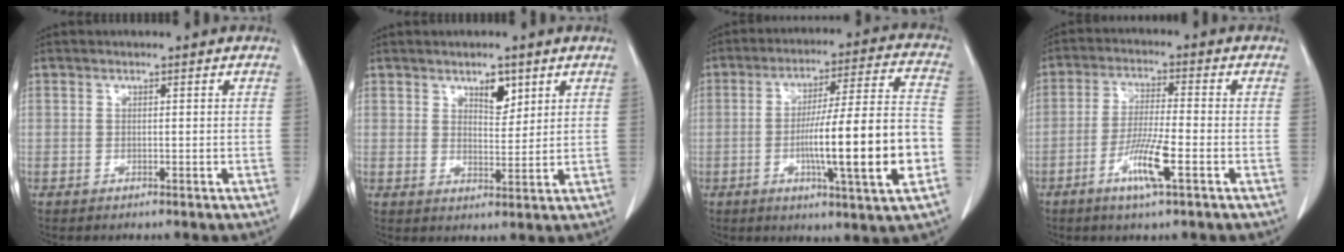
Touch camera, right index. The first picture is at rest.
{"total": 3.8, "force": [2.3, 1.7, 2.5], "torque": [-0.037, -0.005, 0.040]}
{"total": 17.3, "force": [-4.3, 0.3, 16.8], "torque": [-0.266, 0.005, -0.066]}
{"total": 7.4, "force": [-3.3, 0.2, 6.6], "torque": [-0.126, -0.009, -0.062]}